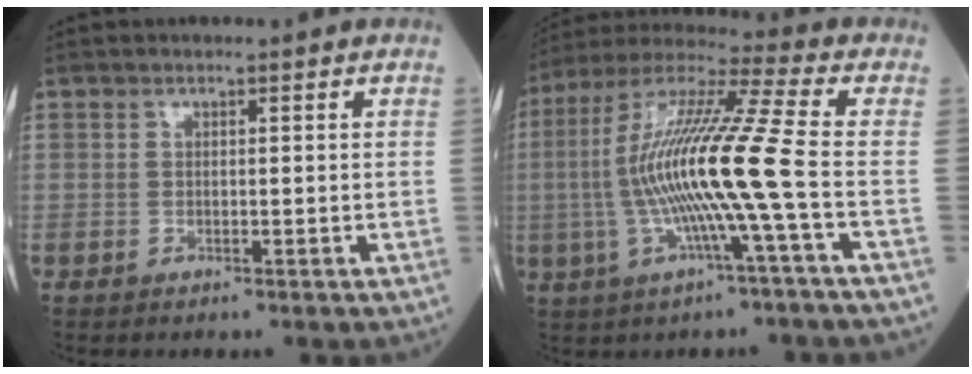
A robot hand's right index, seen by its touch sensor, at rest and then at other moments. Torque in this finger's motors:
{"motor_torque": [1.90, -0.24, 1.05, 0.21]}